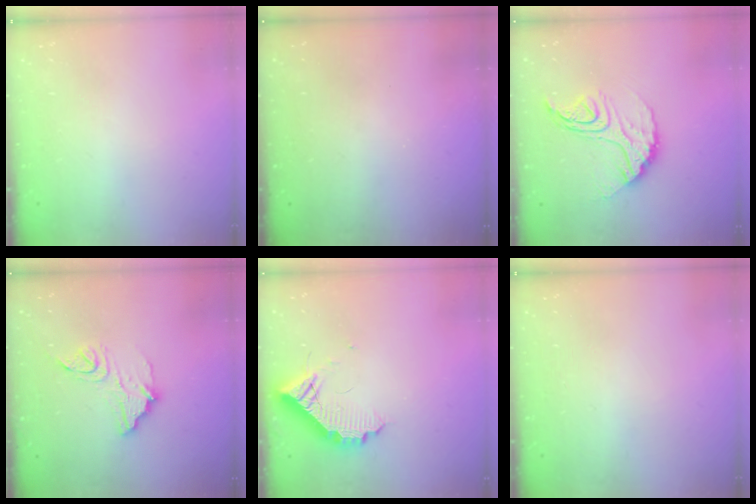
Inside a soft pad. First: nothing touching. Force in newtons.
{"total": 3.2, "press": 3.2, "slide": 0.1}
{"total": 14.5, "press": 14.5, "slide": 1.0}
{"total": 12.9, "press": 12.8, "slide": 1.2}
{"total": 9.9, "press": 9.9, "slide": 0.9}
{"total": 0.0}